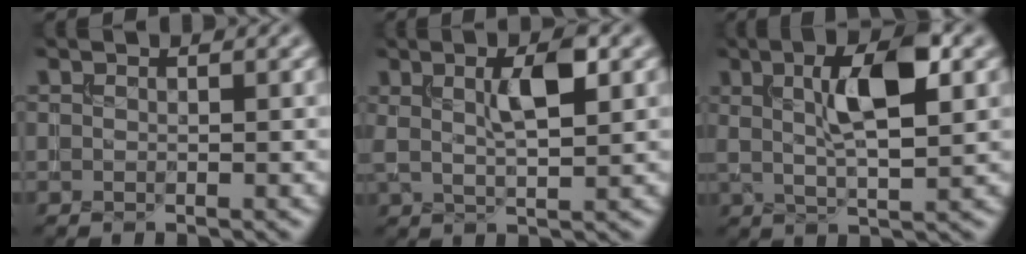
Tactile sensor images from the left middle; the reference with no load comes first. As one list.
[{"total": 4.2, "force": [1.4, 1.0, 3.8], "torque": [-0.067, 0.004, 0.023]}, {"total": 6.8, "force": [1.9, 1.9, 6.2], "torque": [-0.104, 0.007, 0.029]}]